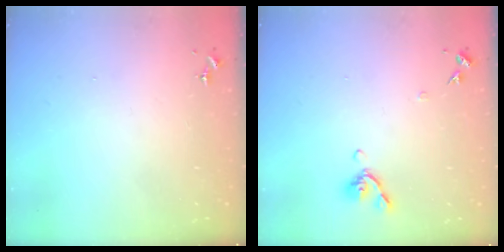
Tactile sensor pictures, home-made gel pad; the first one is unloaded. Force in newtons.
{"total": 7.9, "press": 7.8, "slide": 1.5}